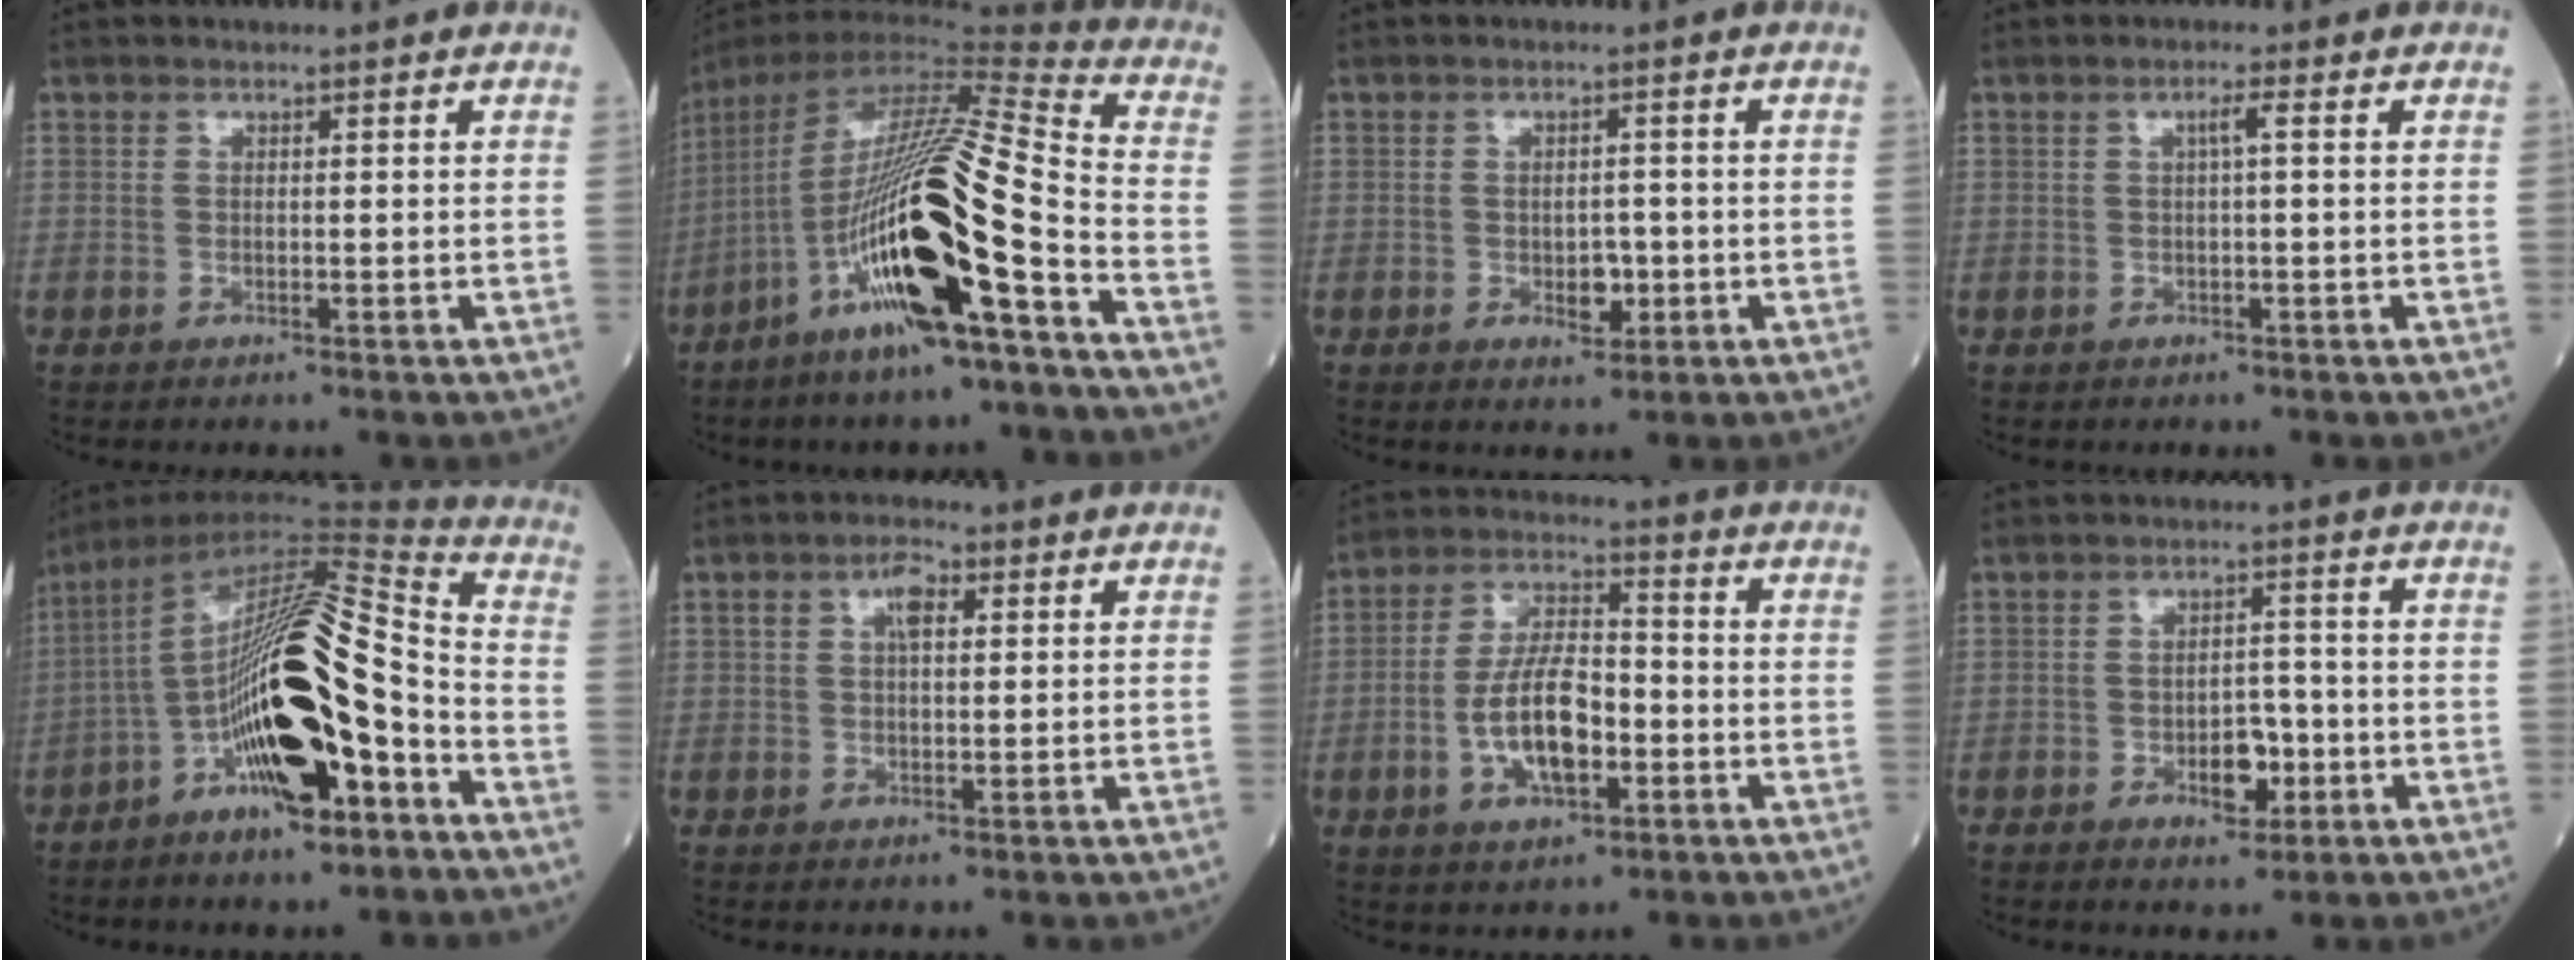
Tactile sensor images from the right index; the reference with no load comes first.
{"total": 23.1, "force": [-8.6, 1.7, 21.3], "torque": [-0.416, -0.023, -0.159]}
{"total": 3.2, "force": [-0.8, 1.8, 2.5], "torque": [-0.034, 0.002, -0.007]}
{"total": 1.3, "force": [0.1, -0.2, 1.3], "torque": [-0.023, 0.003, 0.002]}
{"total": 20.8, "force": [-6.9, 4.3, 19.2], "torque": [-0.339, 0.010, -0.108]}
{"total": 4.1, "force": [1.4, 1.9, 3.3], "torque": [-0.063, 0.015, 0.023]}
{"total": 10.9, "force": [-2.8, 4.4, 9.6], "torque": [-0.192, 0.010, -0.052]}
{"total": 4.9, "force": [-1.7, 2.5, 3.8], "torque": [-0.057, 0.004, -0.024]}